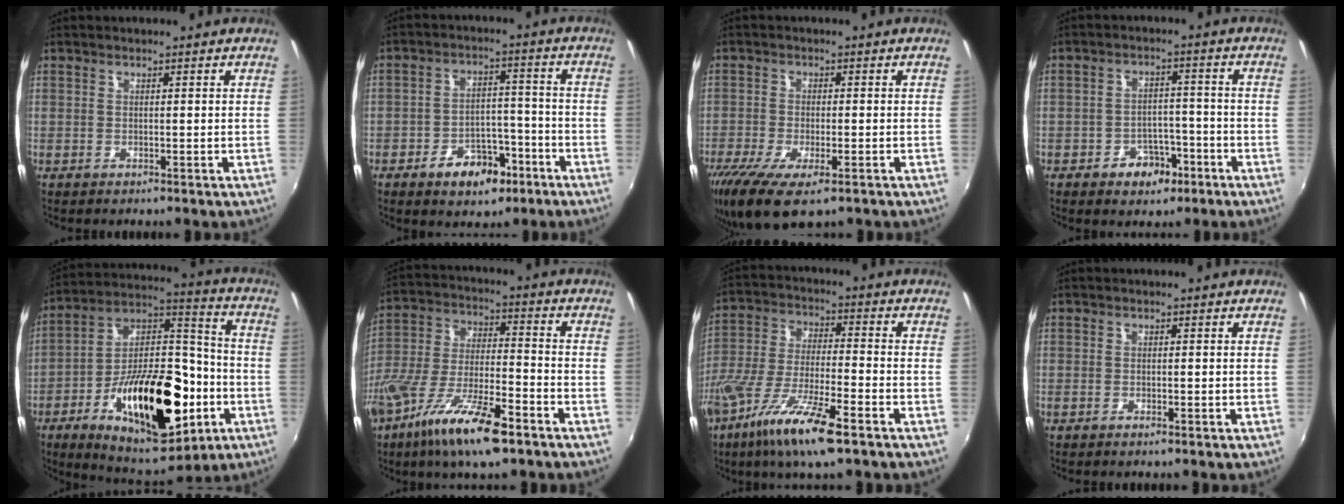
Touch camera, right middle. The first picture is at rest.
{"total": 9.0, "force": [-5.4, 5.5, 4.6], "torque": [-0.094, 0.019, -0.072]}
{"total": 10.9, "force": [-6.8, 3.8, 7.7], "torque": [-0.170, -0.045, -0.117]}
{"total": 6.2, "force": [-3.6, 4.4, 2.5], "torque": [-0.053, 0.012, -0.042]}
{"total": 27.1, "force": [-9.9, 13.1, 21.6], "torque": [-0.357, 0.017, -0.137]}
{"total": 17.1, "force": [-10.6, 4.4, 12.8], "torque": [-0.260, -0.043, -0.195]}
{"total": 15.7, "force": [-9.5, 2.6, 12.3], "torque": [-0.250, -0.043, -0.182]}
{"total": 0.7, "force": [-0.5, 0.0, 0.4], "torque": [-0.008, -0.002, -0.011]}